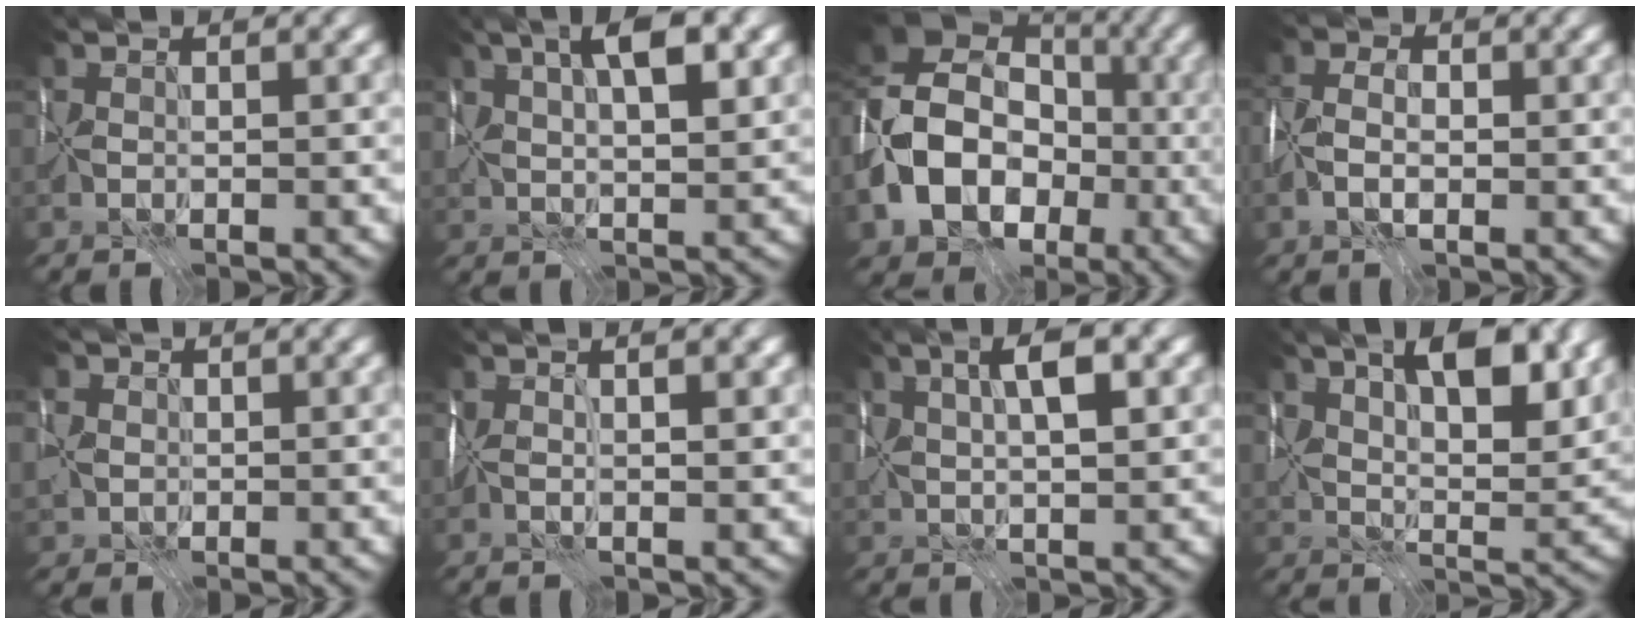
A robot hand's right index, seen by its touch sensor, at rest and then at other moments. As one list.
[{"total": 6.4, "force": [2.6, 2.4, 5.3], "torque": [-0.090, 0.011, 0.038]}, {"total": 13.4, "force": [-3.0, 10.3, 8.1], "torque": [-0.170, -0.006, -0.065]}, {"total": 4.3, "force": [-0.7, 2.8, 3.3], "torque": [-0.074, 0.004, -0.020]}, {"total": 3.5, "force": [0.6, 3.2, 1.3], "torque": [-0.042, 0.016, 0.000]}, {"total": 4.2, "force": [1.3, 1.5, 3.8], "torque": [-0.048, 0.014, 0.009]}, {"total": 4.9, "force": [1.7, 1.6, 4.3], "torque": [-0.079, 0.008, 0.027]}, {"total": 8.9, "force": [4.4, 3.8, 6.8], "torque": [-0.109, 0.006, 0.071]}]